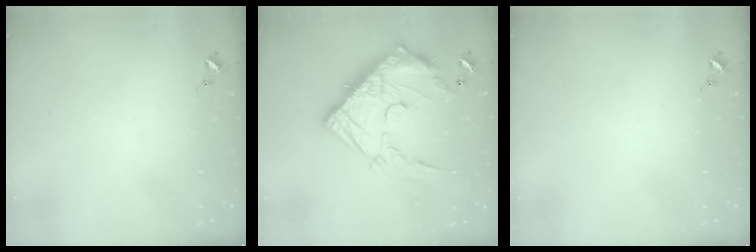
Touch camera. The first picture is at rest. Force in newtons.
{"total": 21.0, "press": 21.0, "slide": 1.6}
{"total": 0.0}